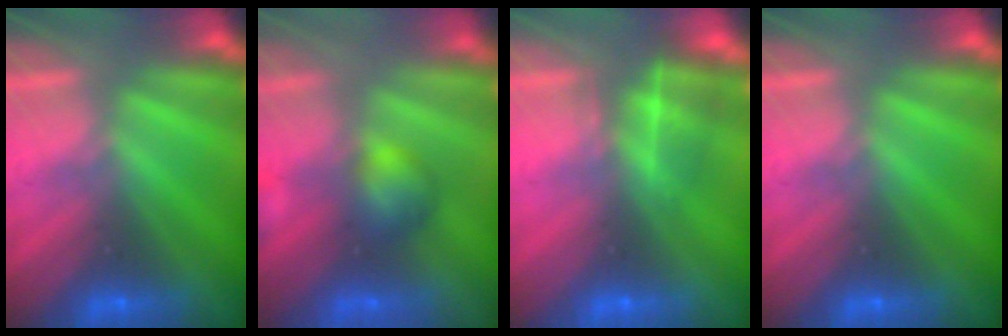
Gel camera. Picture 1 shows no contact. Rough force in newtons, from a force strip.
{"total": 2.9}
{"total": 4.5}
{"total": 0.0}